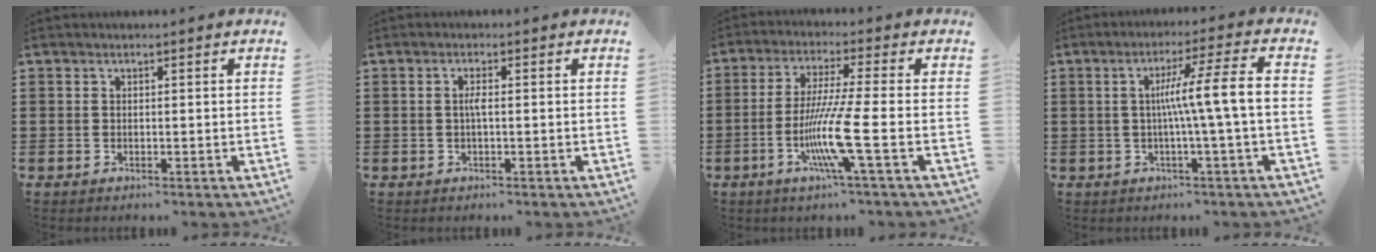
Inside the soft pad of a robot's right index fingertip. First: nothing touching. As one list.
[{"total": 1.8, "force": [-0.1, 0.3, 1.8], "torque": [-0.036, 0.000, -0.003]}, {"total": 10.1, "force": [-3.1, -0.2, 9.6], "torque": [-0.197, -0.021, -0.064]}, {"total": 8.4, "force": [-0.3, -0.8, 8.4], "torque": [-0.151, -0.001, -0.017]}]